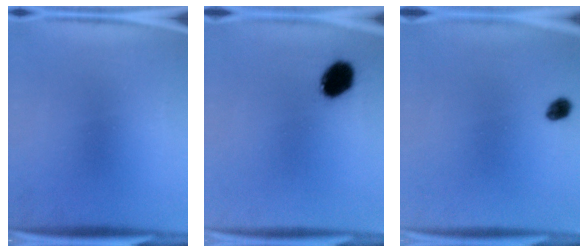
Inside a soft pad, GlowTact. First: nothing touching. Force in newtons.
{"total": 8.0}
{"total": 2.0}